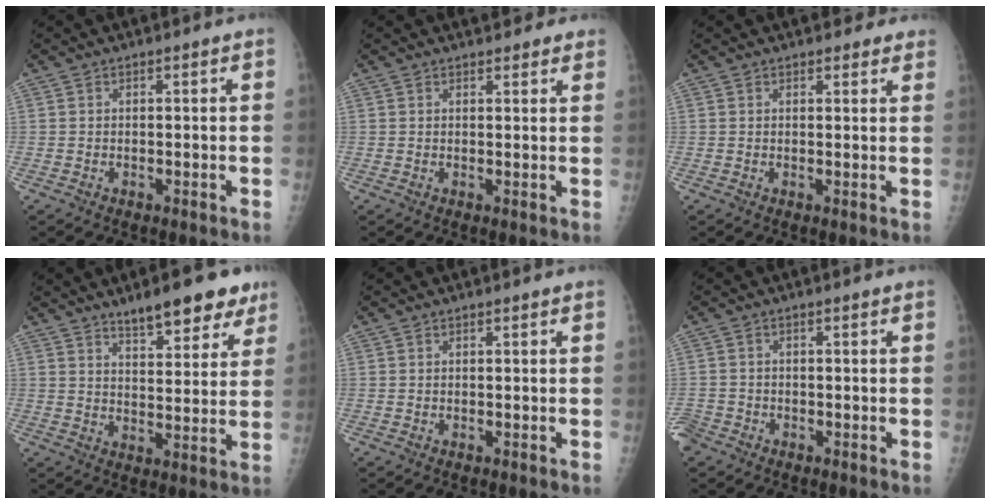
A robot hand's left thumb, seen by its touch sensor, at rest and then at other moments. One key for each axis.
{"total": 5.5, "fx": 4.8, "fy": 2.0, "fz": 1.9, "tx": 0.003, "ty": -0.010, "tz": 0.049}
{"total": 4.7, "fx": 4.1, "fy": 1.8, "fz": 1.5, "tx": 0.013, "ty": -0.009, "tz": 0.040}
{"total": 11.8, "fx": 8.3, "fy": 4.0, "fz": 7.4, "tx": -0.069, "ty": -0.039, "tz": 0.120}
{"total": 0.0}
{"total": 4.1, "fx": -2.8, "fy": 2.8, "fz": 0.9, "tx": -0.024, "ty": 0.008, "tz": -0.055}